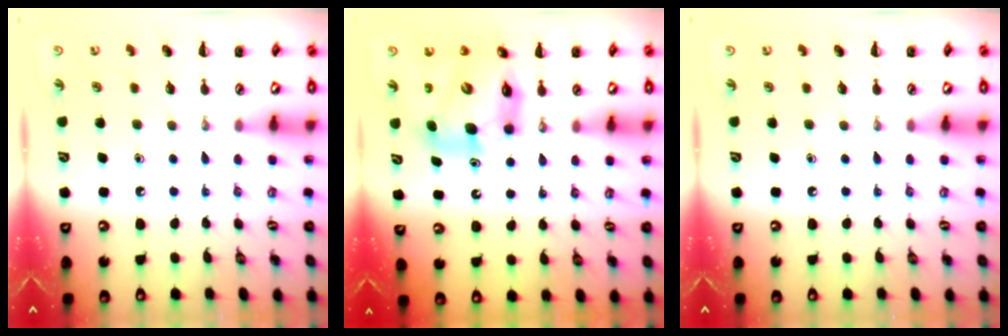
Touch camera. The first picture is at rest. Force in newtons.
{"total": 11.9, "press": 11.4, "slide": 3.5}
{"total": 0.0}